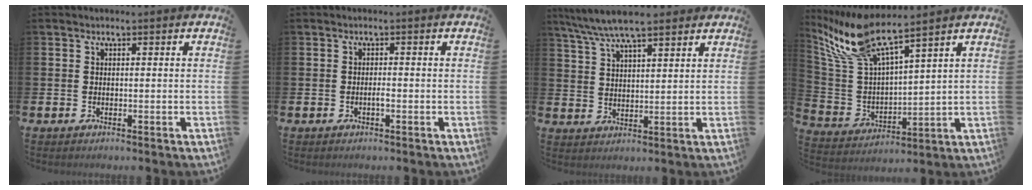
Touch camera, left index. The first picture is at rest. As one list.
[{"total": 0.8, "force": [-0.4, 0.1, 0.6], "torque": [-0.012, -0.004, -0.007]}, {"total": 7.5, "force": [6.8, 1.4, 3.0], "torque": [-0.083, -0.016, 0.125]}, {"total": 10.0, "force": [8.4, 1.5, 5.2], "torque": [-0.130, -0.036, 0.145]}]